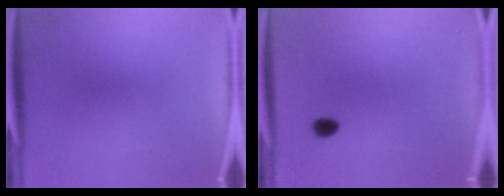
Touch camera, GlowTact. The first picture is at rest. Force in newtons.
{"total": 2.1}